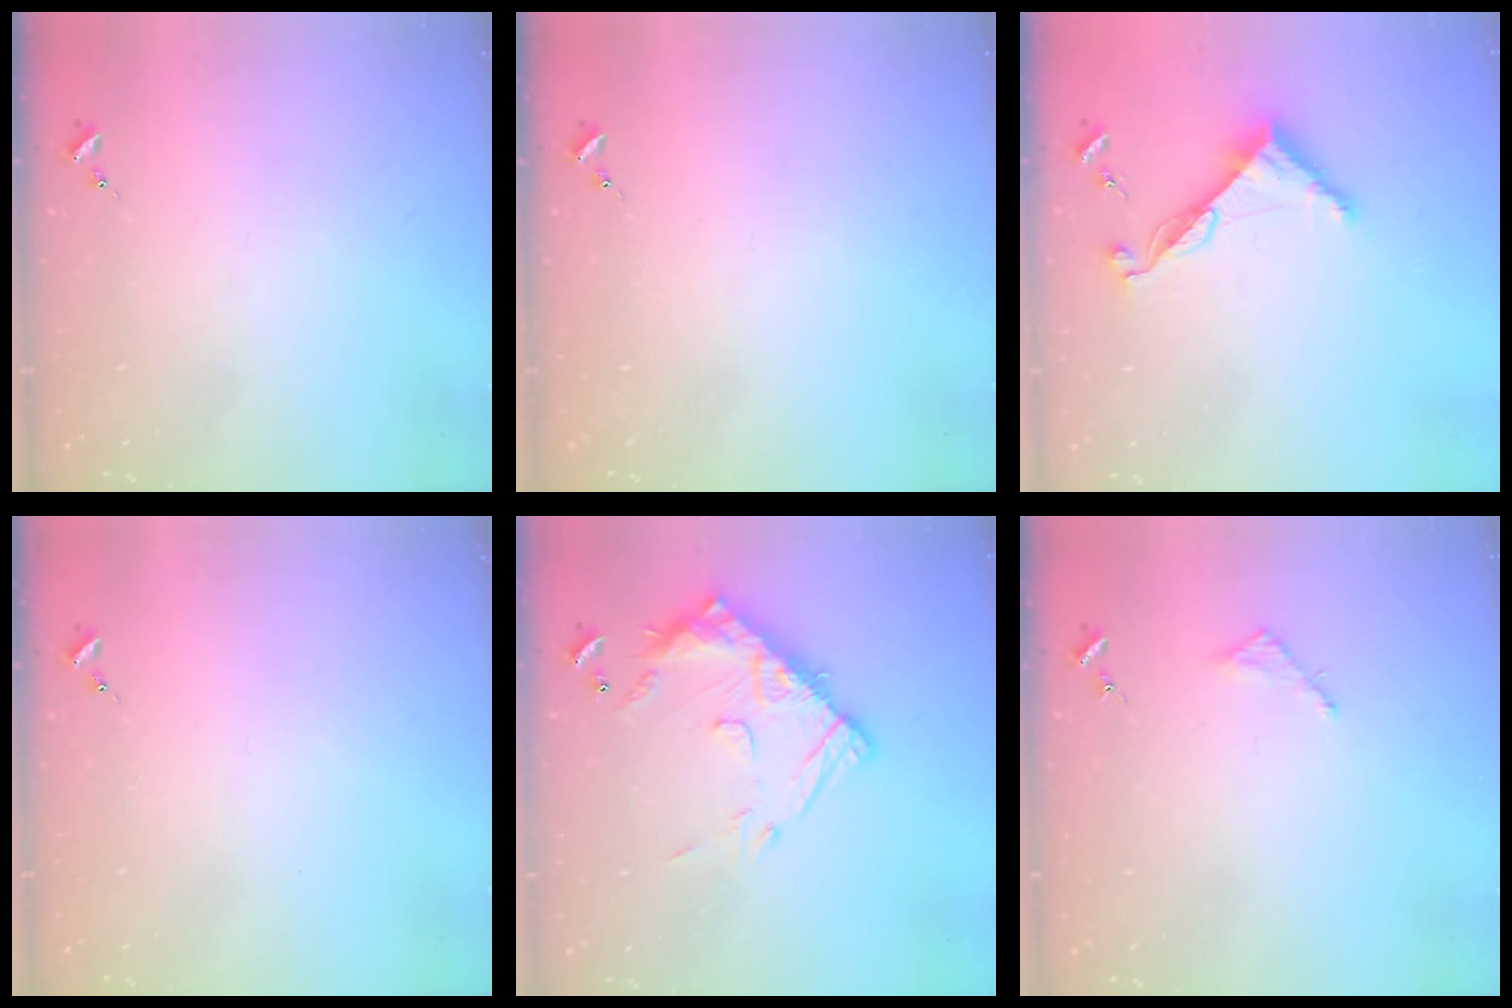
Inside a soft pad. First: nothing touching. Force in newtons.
{"total": 0.0}
{"total": 9.0, "press": 9.0, "slide": 0.6}
{"total": 0.0}
{"total": 15.4, "press": 15.4, "slide": 1.4}
{"total": 2.5, "press": 2.5, "slide": 0.2}